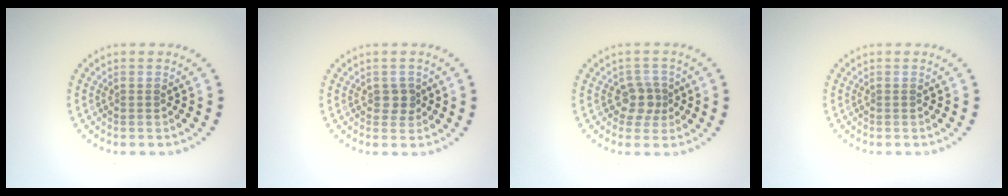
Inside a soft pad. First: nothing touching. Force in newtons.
{"total": 1.3, "press": 1.3, "slide": 0.3}
{"total": 2.2, "press": 1.8, "slide": 1.3}
{"total": 0.0}